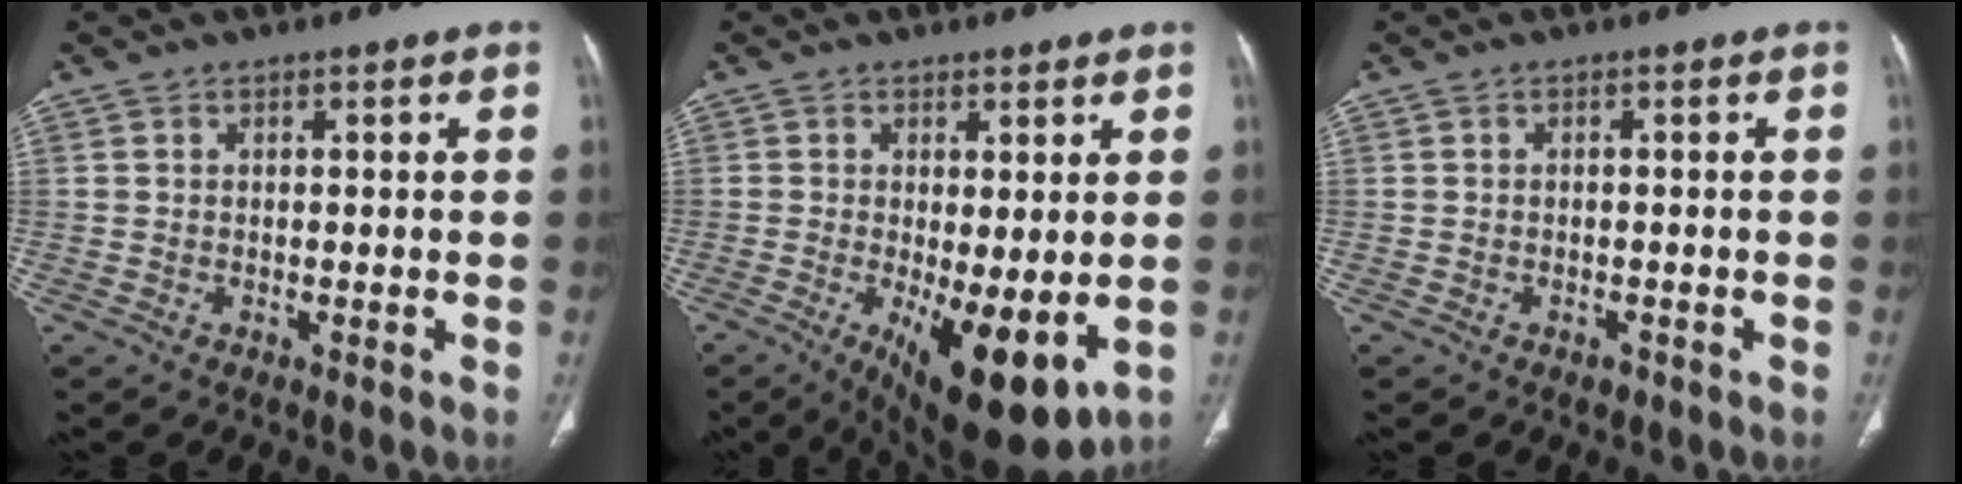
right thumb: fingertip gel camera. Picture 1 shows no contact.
{"total": 12.7, "force": [-2.9, 4.4, 11.6], "torque": [-0.171, -0.028, -0.028]}
{"total": 1.0, "force": [-0.6, 0.6, 0.4], "torque": [-0.005, 0.001, -0.009]}